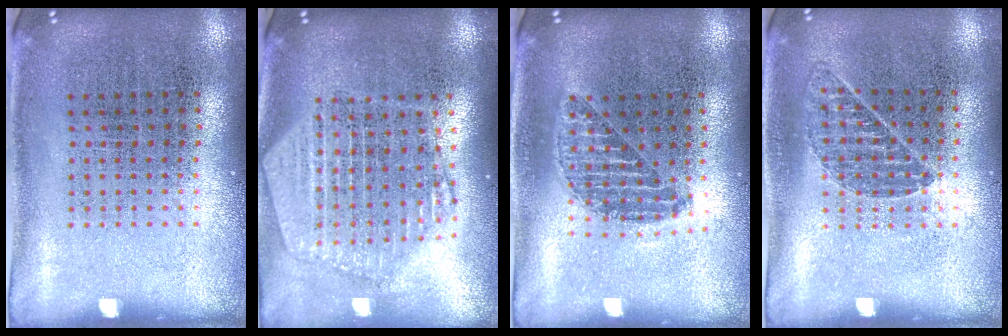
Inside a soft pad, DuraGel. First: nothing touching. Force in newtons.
{"total": 2.4, "press": 2.0, "slide": 1.2}
{"total": 1.1, "press": 1.0, "slide": 0.5}
{"total": 0.8, "press": 0.8, "slide": 0.1}